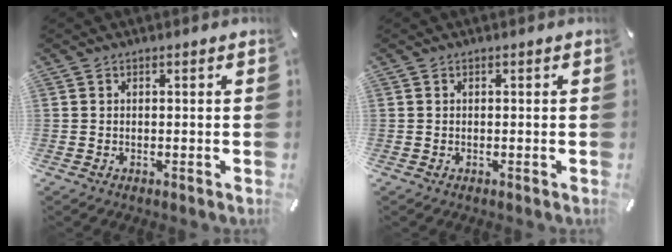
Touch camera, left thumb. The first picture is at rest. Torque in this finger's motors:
{"motor_torque": [0.00, 0.01, -0.01, 0.01, 0.00]}